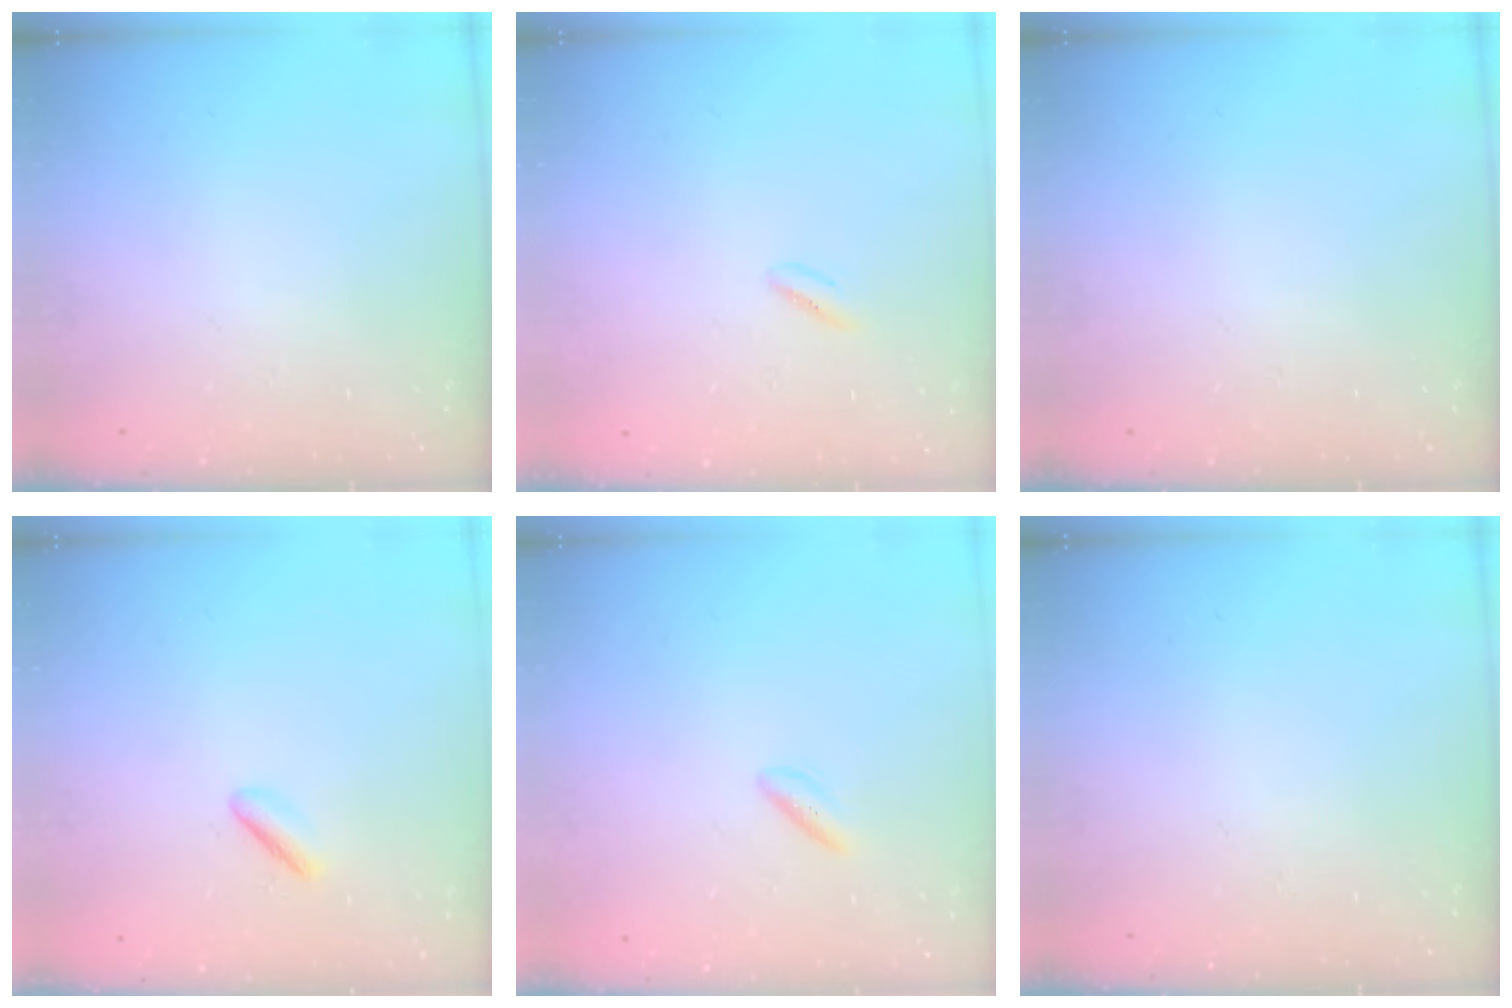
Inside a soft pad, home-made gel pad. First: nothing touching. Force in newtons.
{"total": 1.9, "press": 1.7, "slide": 0.8}
{"total": 0.0}
{"total": 2.2, "press": 1.9, "slide": 1.2}
{"total": 2.5, "press": 2.1, "slide": 1.2}
{"total": 0.0}